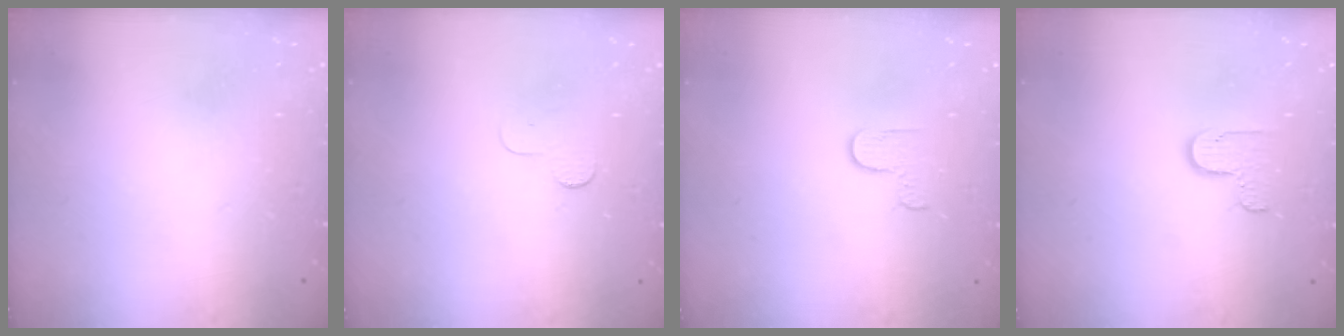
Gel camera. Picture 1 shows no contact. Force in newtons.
{"total": 2.9, "press": 2.9, "slide": 0.3}
{"total": 2.7, "press": 2.6, "slide": 0.4}
{"total": 5.7, "press": 5.7, "slide": 0.5}